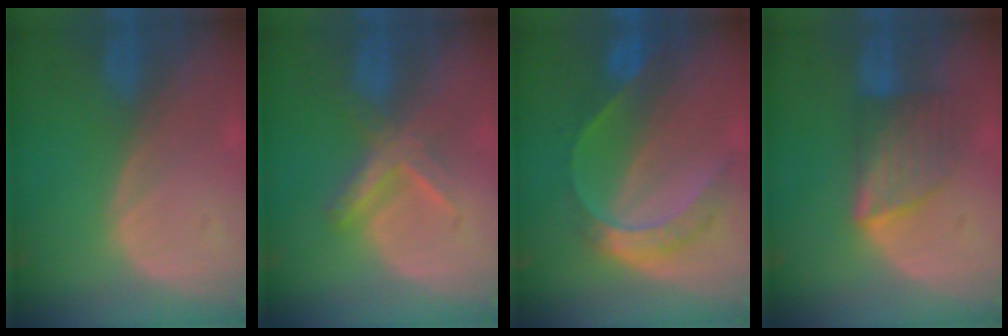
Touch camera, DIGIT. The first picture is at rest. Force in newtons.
{"total": 5.5, "press": 5.4, "slide": 1.1}
{"total": 7.8, "press": 6.5, "slide": 4.2}
{"total": 6.3, "press": 6.3, "slide": 0.4}